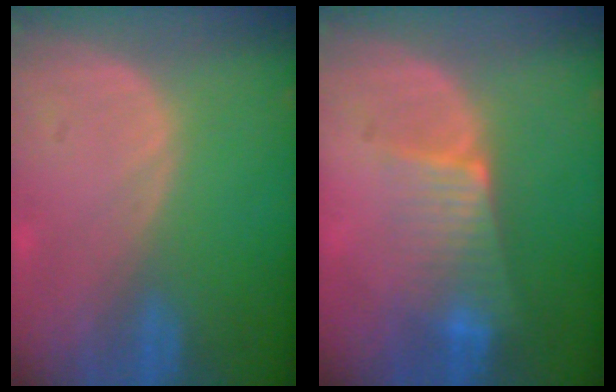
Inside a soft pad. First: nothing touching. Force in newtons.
{"total": 6.4, "press": 5.7, "slide": 3.0}